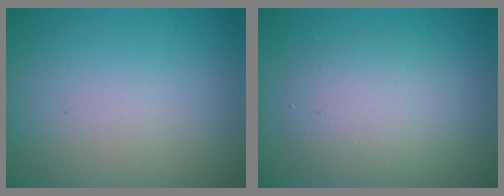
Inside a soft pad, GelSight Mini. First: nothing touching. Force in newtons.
{"total": 3.8, "press": 3.8, "slide": 0.1}